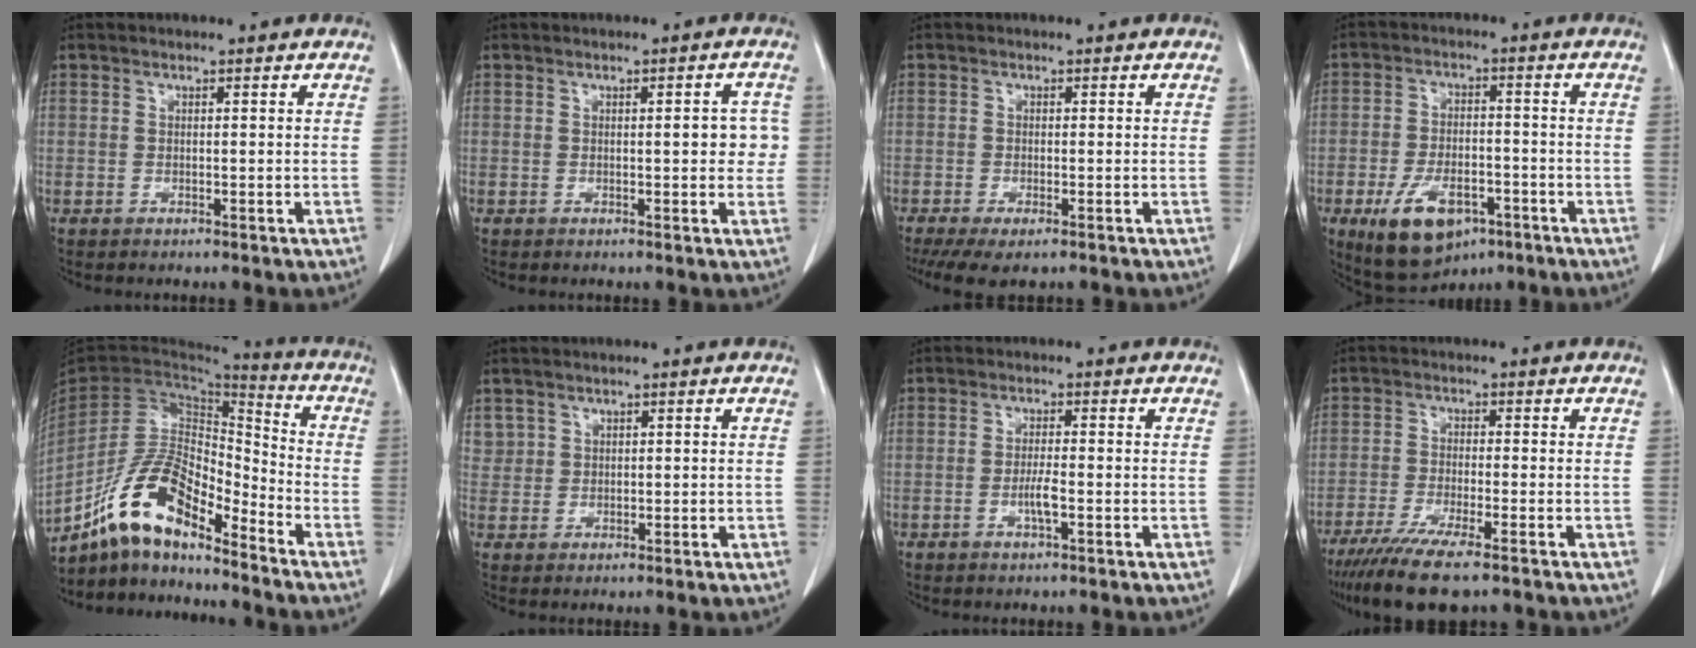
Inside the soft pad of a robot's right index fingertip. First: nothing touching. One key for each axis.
{"total": 3.7, "fx": 0.2, "fy": 1.3, "fz": 3.4, "tx": -0.033, "ty": 0.005, "tz": 0.000}
{"total": 5.9, "fx": -4.2, "fy": 1.8, "fz": 3.7, "tx": -0.058, "ty": -0.015, "tz": -0.066}
{"total": 11.1, "fx": -5.6, "fy": 5.8, "fz": 7.6, "tx": -0.142, "ty": -0.008, "tz": -0.083}
{"total": 13.0, "fx": -9.8, "fy": 4.2, "fz": 7.3, "tx": -0.144, "ty": 0.029, "tz": -0.179}
{"total": 2.4, "fx": 1.2, "fy": 2.0, "fz": 0.0, "tx": 0.012, "ty": 0.004, "tz": 0.019}
{"total": 2.7, "fx": -0.9, "fy": 0.2, "fz": 2.6, "tx": -0.053, "ty": -0.003, "tz": -0.017}
{"total": 9.9, "fx": -7.3, "fy": 1.0, "fz": 6.6, "tx": -0.109, "ty": -0.024, "tz": -0.117}